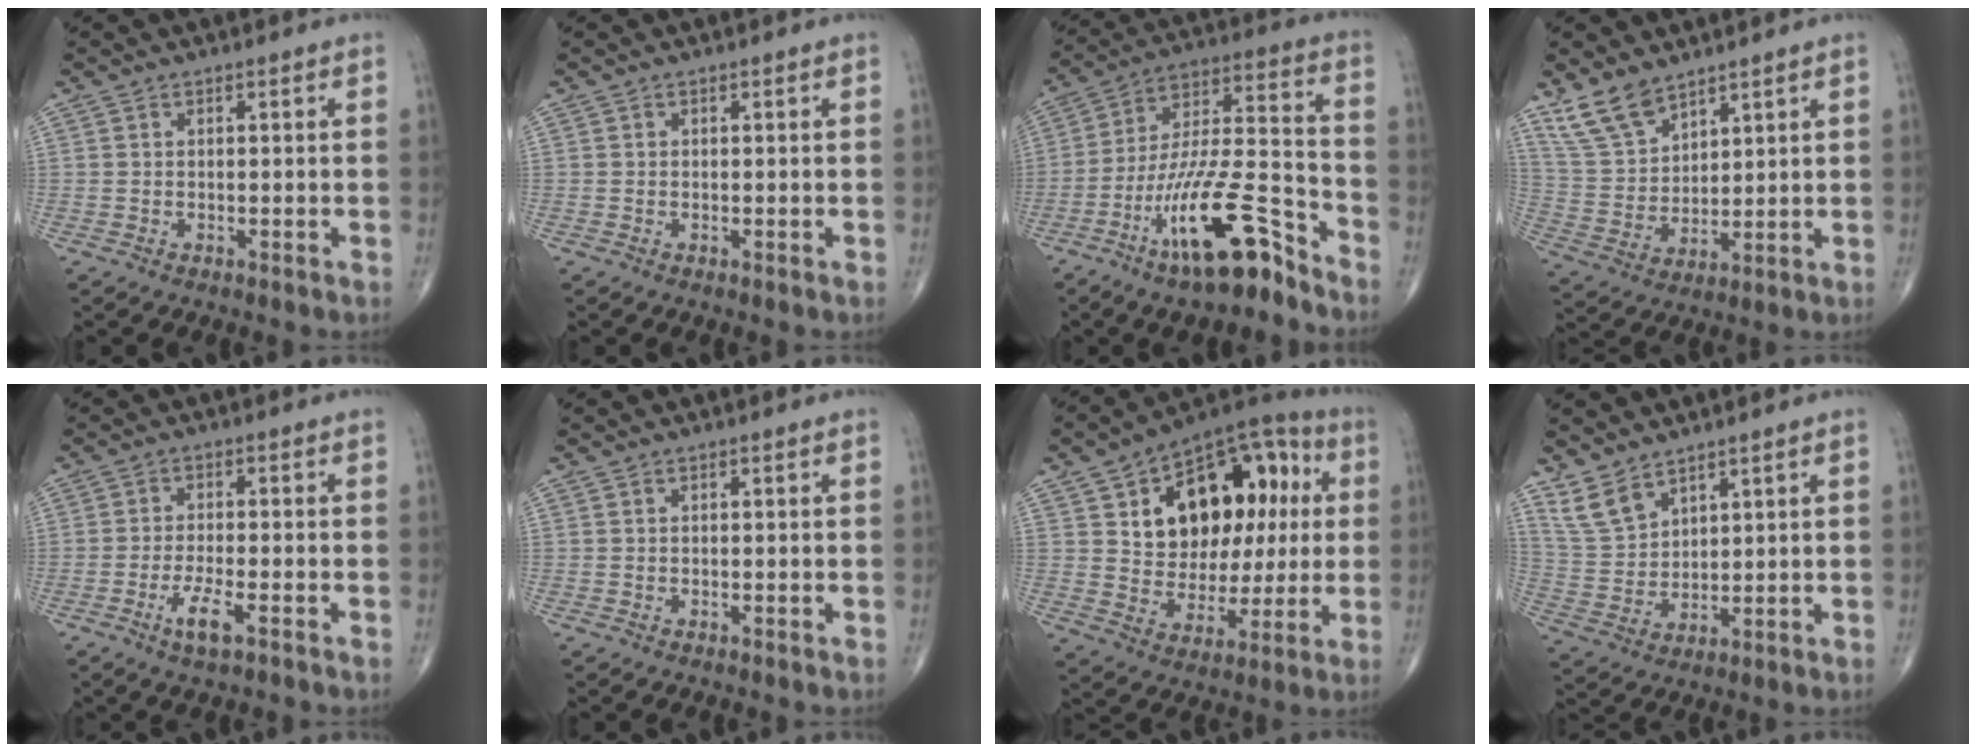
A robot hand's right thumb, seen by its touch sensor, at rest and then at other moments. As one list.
[{"total": 0.0}, {"total": 17.6, "force": [-10.7, 3.9, 13.4], "torque": [-0.253, 0.079, -0.194]}, {"total": 9.4, "force": [7.2, 4.4, 4.0], "torque": [-0.072, -0.031, 0.160]}, {"total": 4.8, "force": [-2.5, 1.1, 4.0], "torque": [-0.084, 0.006, -0.045]}, {"total": 0.0}, {"total": 22.9, "force": [5.4, 15.0, 16.5], "torque": [-0.187, 0.021, 0.087]}, {"total": 7.1, "force": [5.5, 3.5, 2.9], "torque": [-0.049, -0.026, 0.126]}]